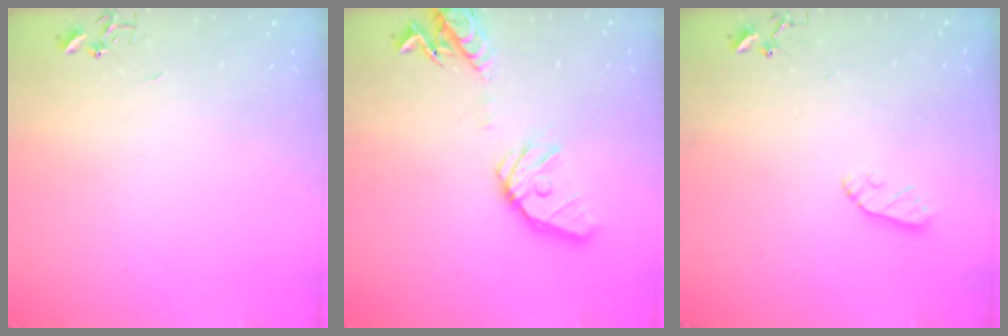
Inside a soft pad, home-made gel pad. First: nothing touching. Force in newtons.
{"total": 17.5, "press": 17.2, "slide": 3.1}
{"total": 6.5, "press": 6.5, "slide": 0.3}